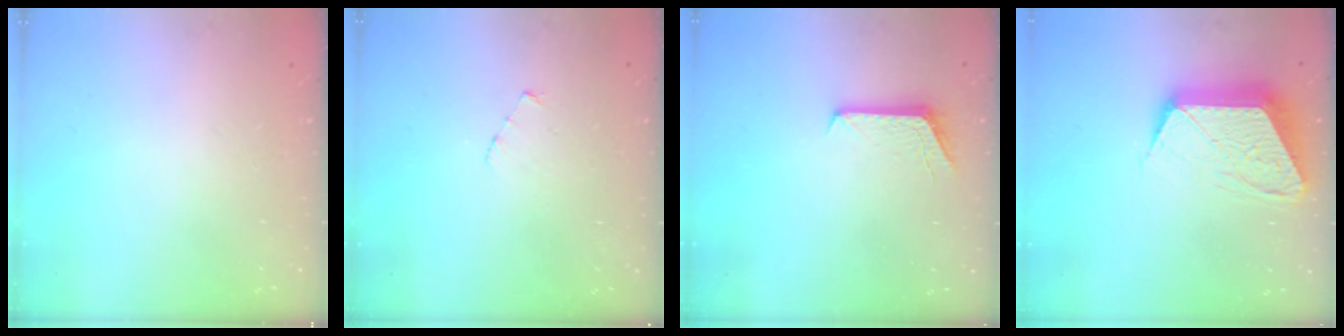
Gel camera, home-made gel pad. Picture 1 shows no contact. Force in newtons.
{"total": 3.0, "press": 3.0, "slide": 0.3}
{"total": 6.4, "press": 6.4, "slide": 0.5}
{"total": 14.0, "press": 14.0, "slide": 0.9}